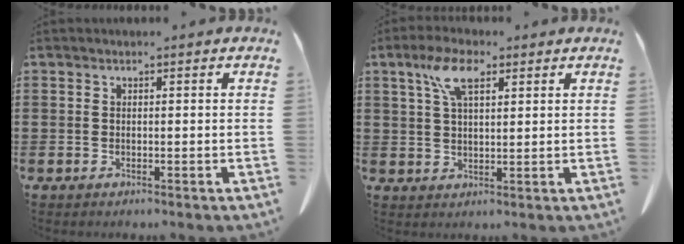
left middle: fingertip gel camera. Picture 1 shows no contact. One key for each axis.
{"total": 6.8, "fx": 3.6, "fy": 2.5, "fz": 5.1, "tx": -0.113, "ty": 0.009, "tz": 0.065}